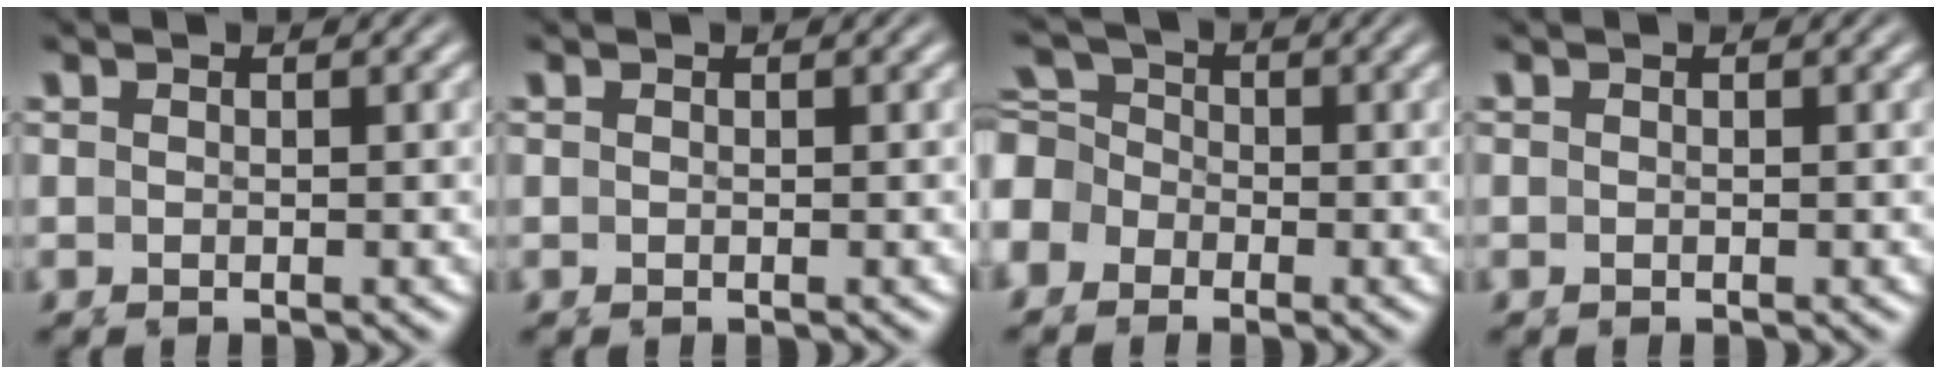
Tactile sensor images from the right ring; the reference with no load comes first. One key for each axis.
{"total": 0.0}
{"total": 5.4, "fx": 0.0, "fy": 5.0, "fz": 1.9, "tx": -0.032, "ty": 0.002, "tz": -0.012}
{"total": 0.0}